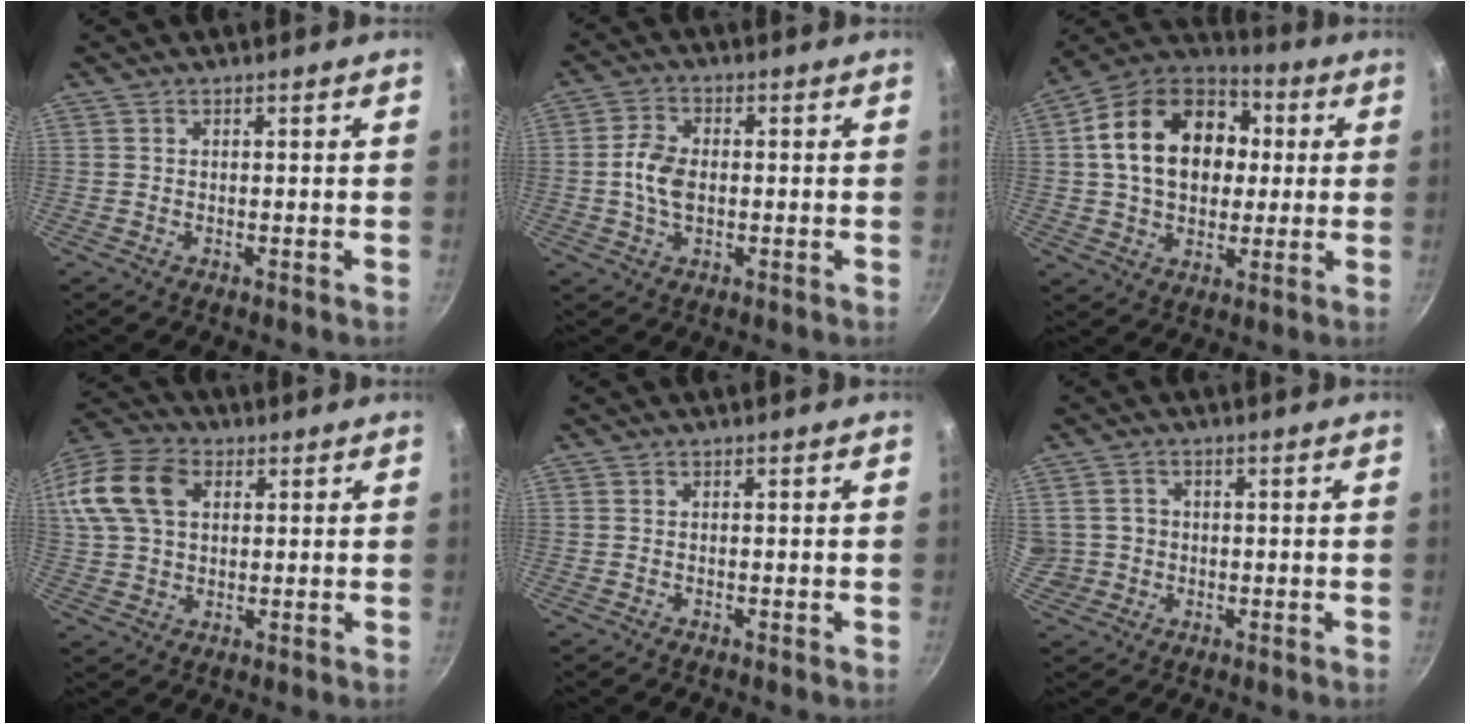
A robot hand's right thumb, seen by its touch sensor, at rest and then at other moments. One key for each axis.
{"total": 6.3, "fx": -0.5, "fy": 4.0, "fz": 4.8, "tx": -0.090, "ty": 0.010, "tz": -0.014}
{"total": 20.3, "fx": 3.0, "fy": 14.9, "fz": 13.5, "tx": -0.206, "ty": 0.029, "tz": 0.039}
{"total": 18.2, "fx": 5.1, "fy": 13.0, "fz": 11.8, "tx": -0.262, "ty": 0.030, "tz": 0.084}
{"total": 0.0}
{"total": 5.2, "fx": -0.3, "fy": 5.0, "fz": 1.6, "tx": -0.013, "ty": 0.012, "tz": 0.001}